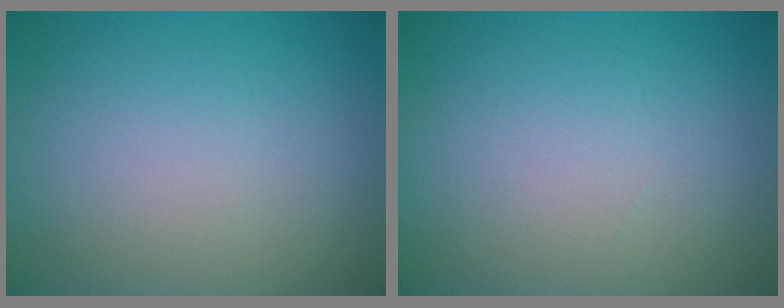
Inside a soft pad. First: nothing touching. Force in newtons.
{"total": 0.0}